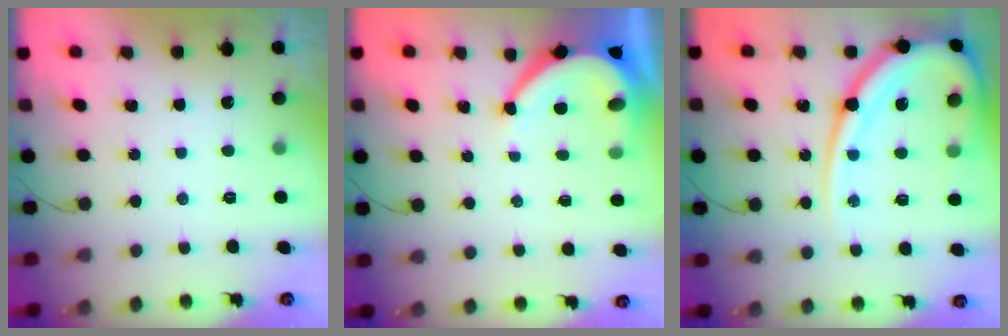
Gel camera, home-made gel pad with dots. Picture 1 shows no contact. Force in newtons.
{"total": 8.9, "press": 8.9, "slide": 0.9}
{"total": 19.9, "press": 19.8, "slide": 1.9}